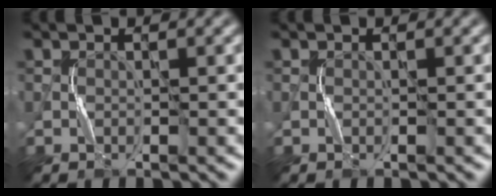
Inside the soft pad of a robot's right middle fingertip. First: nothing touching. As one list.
[{"total": 0.0}]